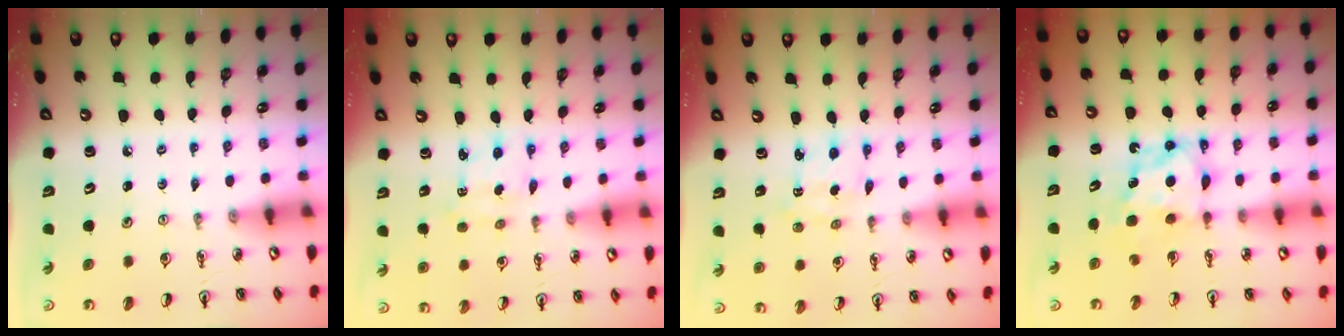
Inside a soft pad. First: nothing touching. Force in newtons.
{"total": 2.0, "press": 1.9, "slide": 0.5}
{"total": 2.1, "press": 2.0, "slide": 0.6}
{"total": 6.5, "press": 6.5, "slide": 0.3}